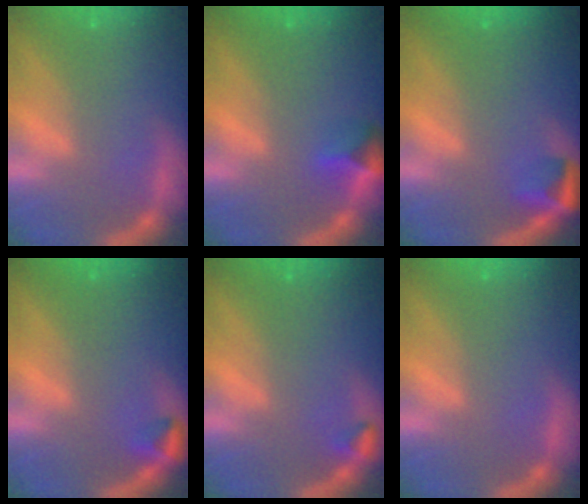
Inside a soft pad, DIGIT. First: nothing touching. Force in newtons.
{"total": 2.4}
{"total": 2.4}
{"total": 1.5}
{"total": 0.9}
{"total": 0.0}